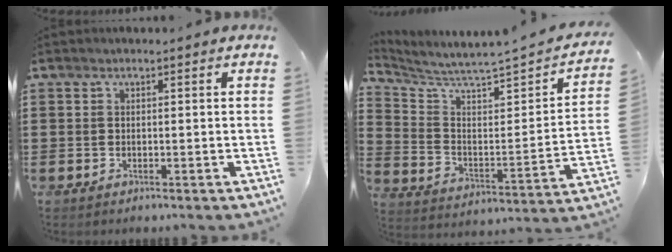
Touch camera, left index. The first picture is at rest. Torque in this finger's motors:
{"motor_torque": [0.15, 0.33, -0.24, -0.04]}